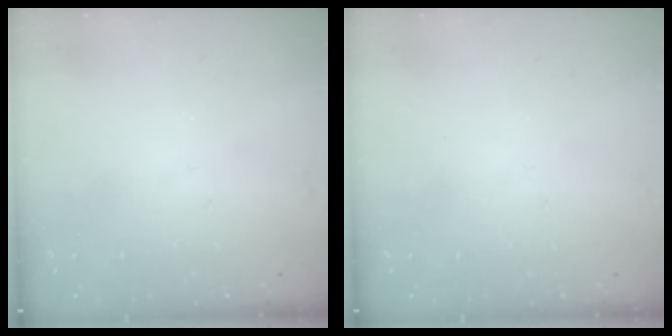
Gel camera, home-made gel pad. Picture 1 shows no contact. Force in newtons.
{"total": 0.0}